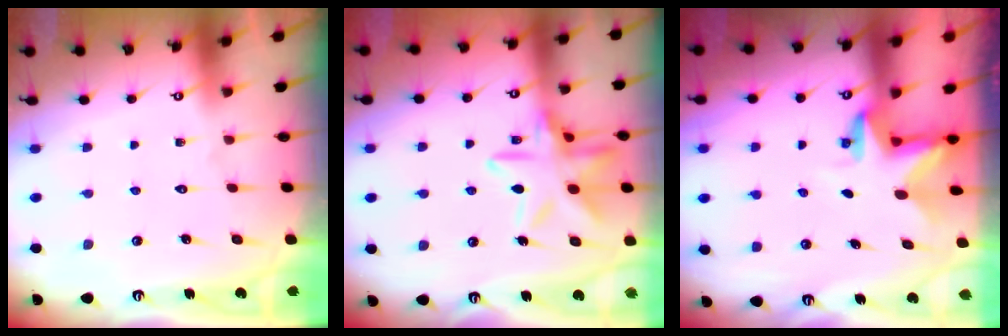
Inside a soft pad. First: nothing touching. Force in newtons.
{"total": 15.1, "press": 15.1, "slide": 1.2}
{"total": 2.9, "press": 2.9, "slide": 0.2}